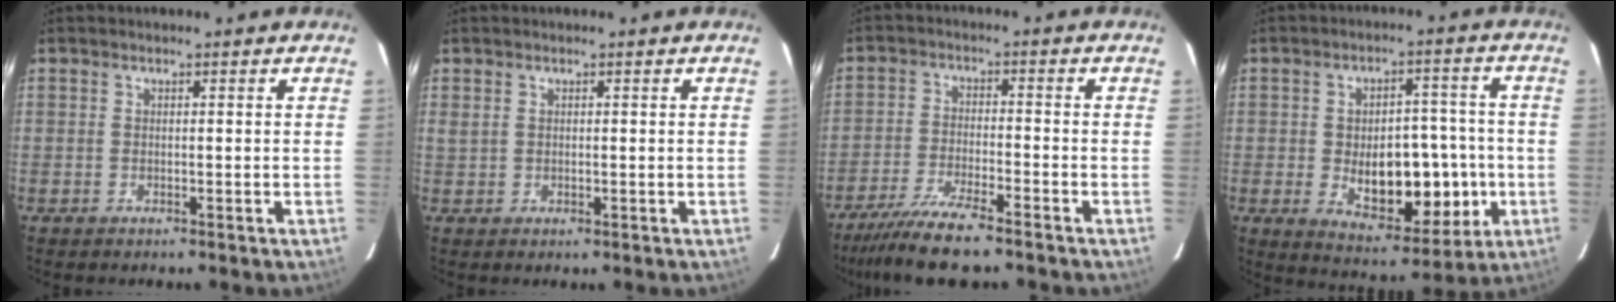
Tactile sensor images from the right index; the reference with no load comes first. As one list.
[{"total": 1.4, "force": [0.3, 0.7, 1.1], "torque": [-0.030, 0.001, 0.011]}, {"total": 8.7, "force": [-7.1, 0.3, 4.9], "torque": [-0.084, -0.026, -0.124]}, {"total": 13.6, "force": [-2.4, 7.0, 11.4], "torque": [-0.163, 0.011, -0.022]}]